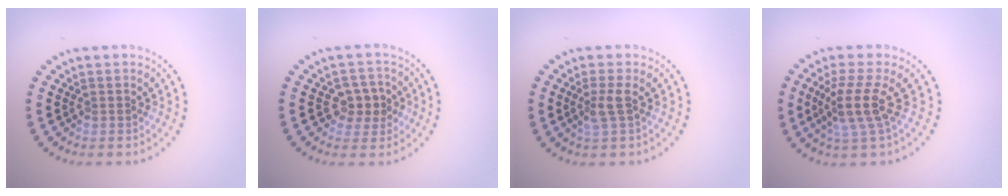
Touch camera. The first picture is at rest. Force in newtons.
{"total": 2.7, "press": 2.6, "slide": 0.8}
{"total": 1.8, "press": 1.5, "slide": 1.0}
{"total": 3.5, "press": 2.4, "slide": 2.5}